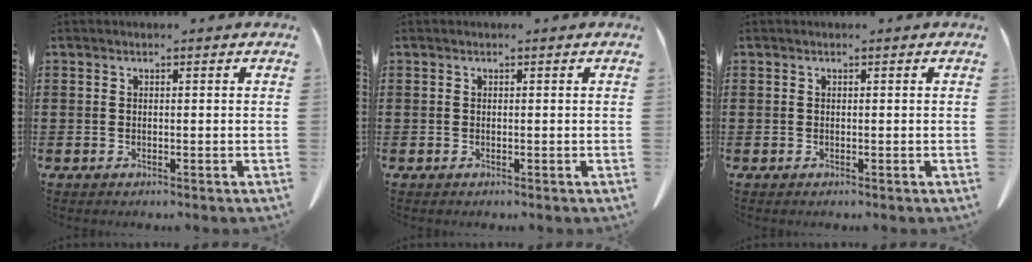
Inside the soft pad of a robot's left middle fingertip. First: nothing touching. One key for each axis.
{"total": 0.0}
{"total": 0.0}